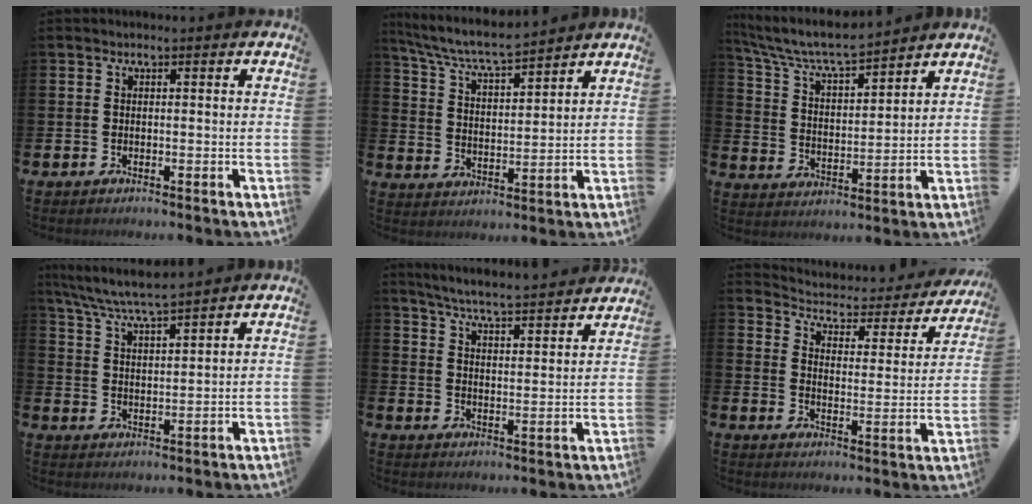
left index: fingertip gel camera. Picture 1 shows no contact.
{"total": 6.8, "force": [6.4, 0.4, 2.3], "torque": [-0.075, -0.039, 0.110]}
{"total": 7.1, "force": [6.7, 0.8, 2.3], "torque": [-0.080, -0.043, 0.115]}
{"total": 6.6, "force": [6.3, -0.1, 1.9], "torque": [-0.063, -0.031, 0.112]}
{"total": 6.0, "force": [5.9, -0.1, 1.4], "torque": [-0.052, -0.046, 0.102]}
{"total": 4.1, "force": [3.8, 1.5, 0.7], "torque": [-0.044, -0.035, 0.056]}